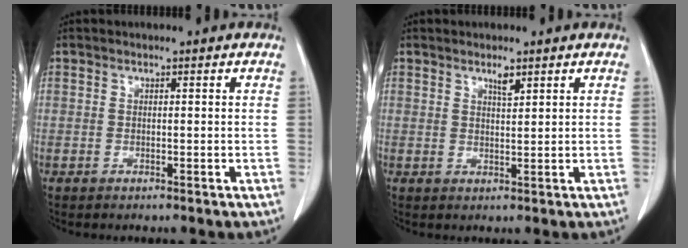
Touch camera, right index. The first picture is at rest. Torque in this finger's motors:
{"motor_torque": [0.03, 0.05, 0.02, 0.00]}